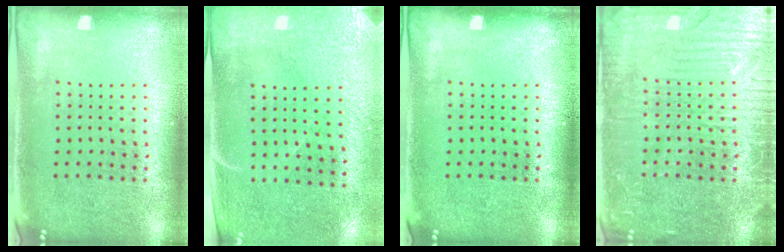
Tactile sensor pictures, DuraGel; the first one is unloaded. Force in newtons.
{"total": 2.9, "press": 2.5, "slide": 1.4}
{"total": 0.0}
{"total": 3.9, "press": 3.8, "slide": 0.7}